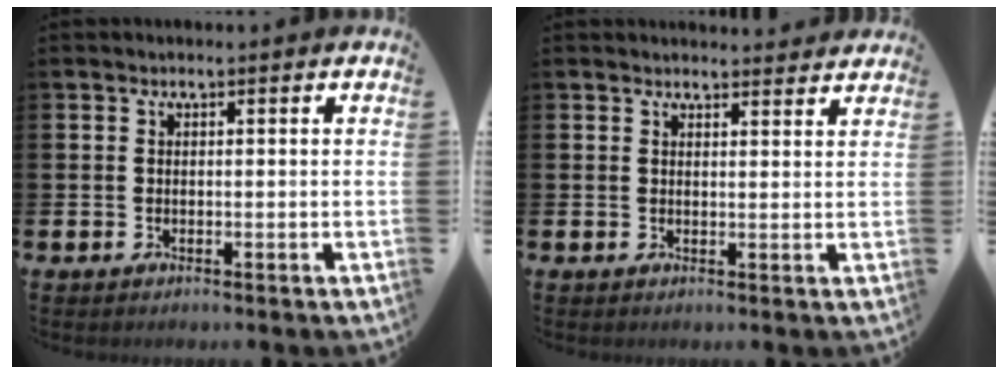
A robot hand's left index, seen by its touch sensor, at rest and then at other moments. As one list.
[{"total": 2.3, "force": [2.2, 0.3, -0.1], "torque": [0.006, -0.015, 0.039]}]